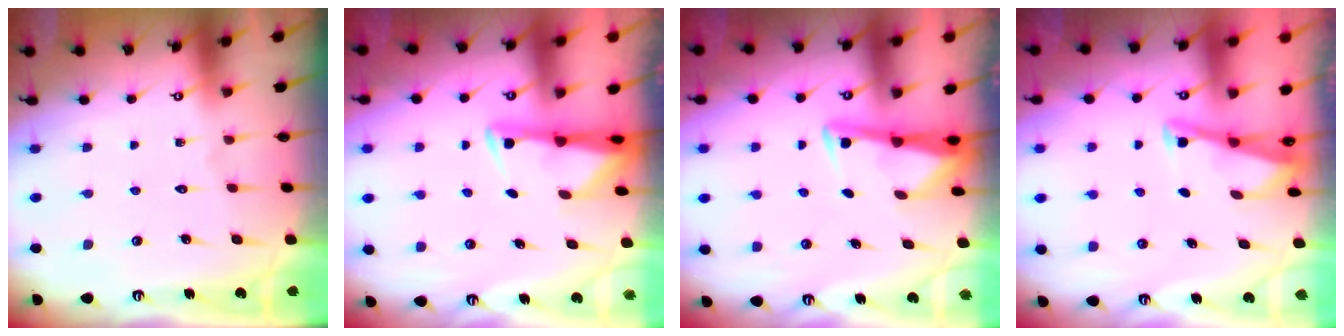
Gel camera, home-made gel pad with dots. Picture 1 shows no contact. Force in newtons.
{"total": 3.2, "press": 3.1, "slide": 0.6}
{"total": 3.1, "press": 3.1, "slide": 0.3}
{"total": 3.0, "press": 3.0, "slide": 0.3}